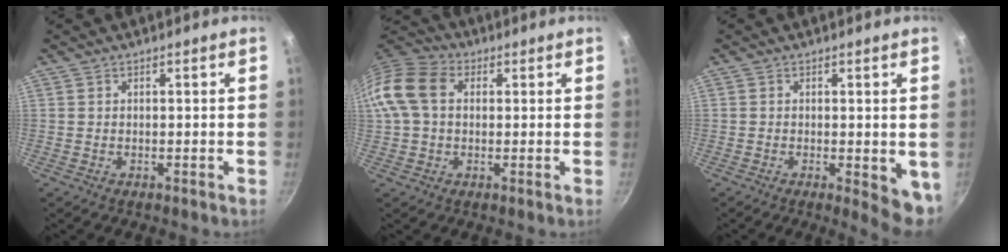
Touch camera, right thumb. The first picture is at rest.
{"total": 11.5, "force": [1.8, 8.3, 7.8], "torque": [-0.143, 0.023, 0.015]}
{"total": 6.1, "force": [-0.8, 2.2, 5.7], "torque": [-0.062, -0.008, -0.007]}